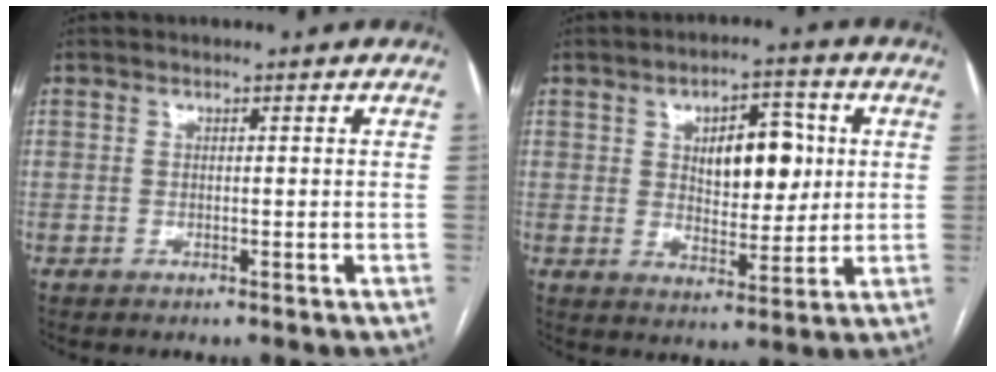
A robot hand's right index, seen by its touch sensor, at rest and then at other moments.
{"total": 9.6, "force": [2.2, 4.6, 8.1], "torque": [-0.114, 0.011, 0.040]}